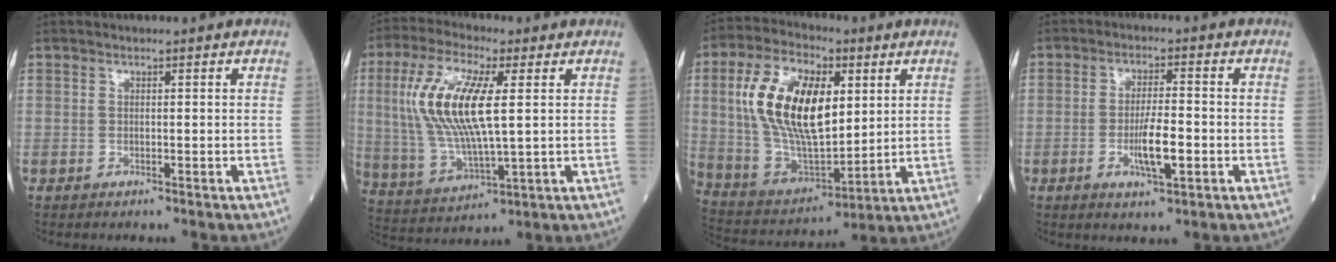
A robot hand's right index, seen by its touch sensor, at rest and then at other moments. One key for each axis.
{"total": 14.3, "fx": 2.7, "fy": 3.5, "fz": 13.6, "tx": -0.297, "ty": 0.008, "tz": 0.052}
{"total": 18.3, "fx": 4.4, "fy": 8.1, "fz": 15.9, "tx": -0.316, "ty": 0.015, "tz": 0.087}
{"total": 6.1, "fx": -1.8, "fy": 1.1, "fz": 5.7, "tx": -0.108, "ty": -0.005, "tz": -0.029}